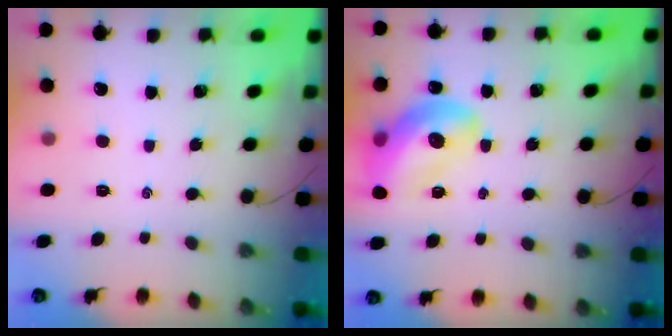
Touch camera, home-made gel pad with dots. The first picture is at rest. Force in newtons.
{"total": 15.9, "press": 15.6, "slide": 3.1}